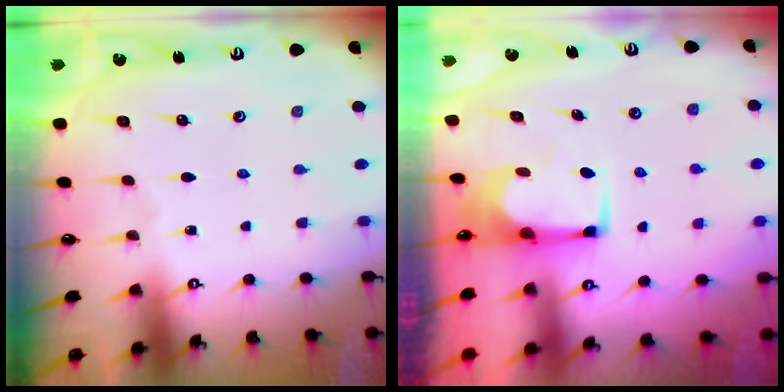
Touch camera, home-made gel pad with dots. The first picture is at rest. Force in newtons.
{"total": 2.5, "press": 2.5, "slide": 0.1}